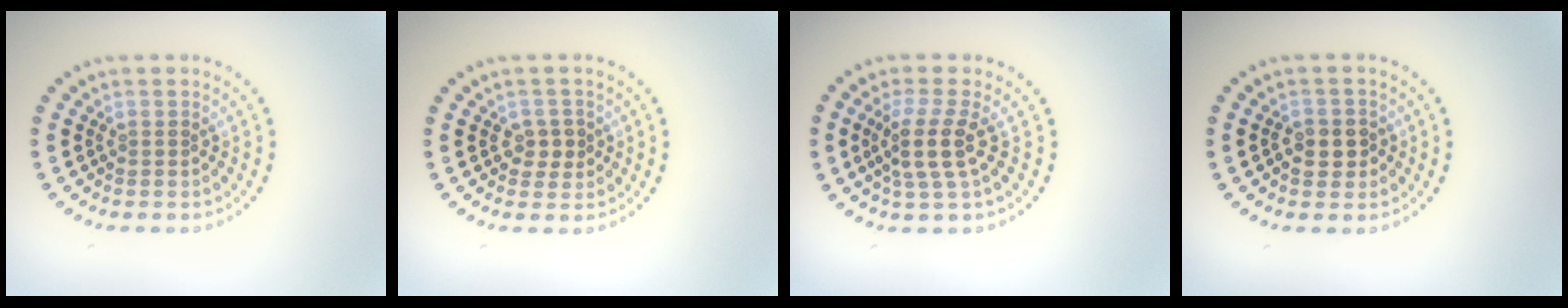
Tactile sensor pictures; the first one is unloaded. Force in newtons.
{"total": 1.8, "press": 1.7, "slide": 0.5}
{"total": 3.4, "press": 2.6, "slide": 2.1}
{"total": 2.4, "press": 2.4, "slide": 0.4}